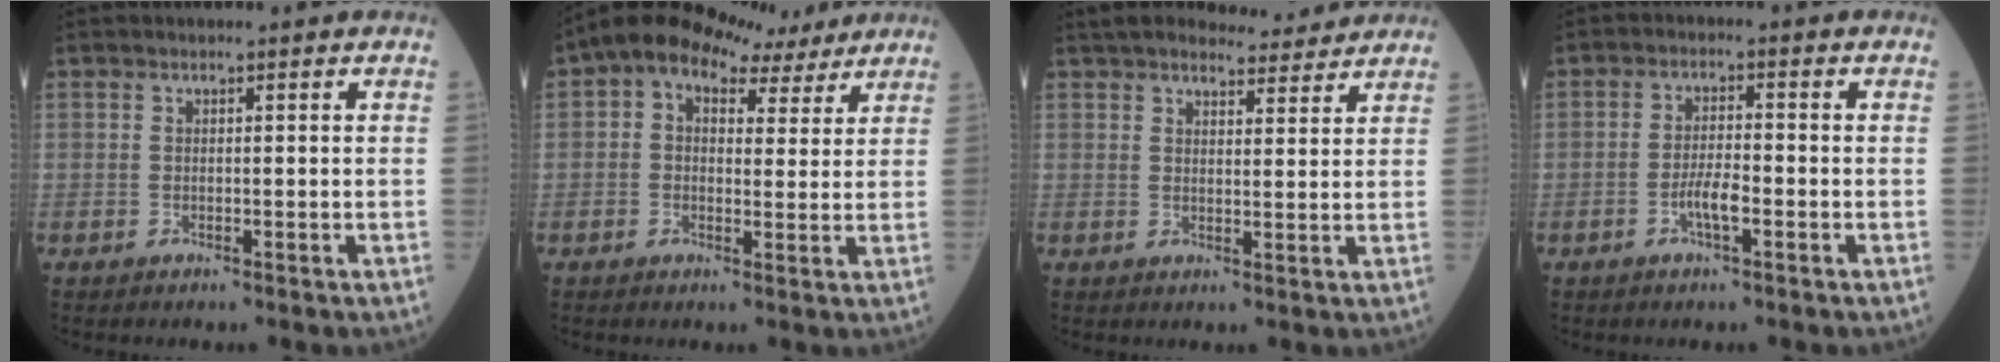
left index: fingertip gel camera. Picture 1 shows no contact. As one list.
[{"total": 9.0, "force": [5.9, 4.9, 4.7], "torque": [-0.077, 0.042, 0.088]}, {"total": 8.2, "force": [7.7, 1.8, 2.3], "torque": [-0.032, 0.011, 0.102]}, {"total": 3.7, "force": [-1.7, 0.7, 3.2], "torque": [-0.063, 0.000, -0.035]}]